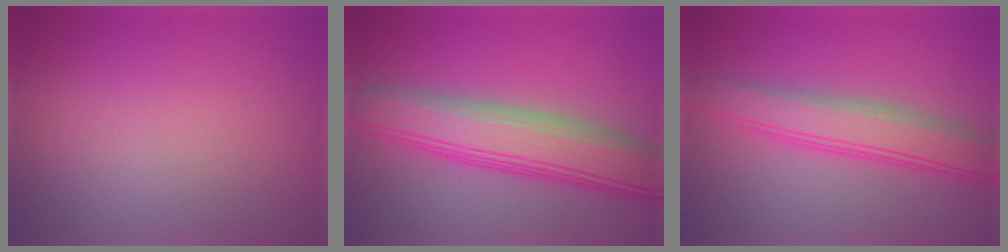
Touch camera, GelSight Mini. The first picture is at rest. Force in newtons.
{"total": 7.8, "press": 7.8, "slide": 0.5}
{"total": 4.9, "press": 4.9, "slide": 0.1}